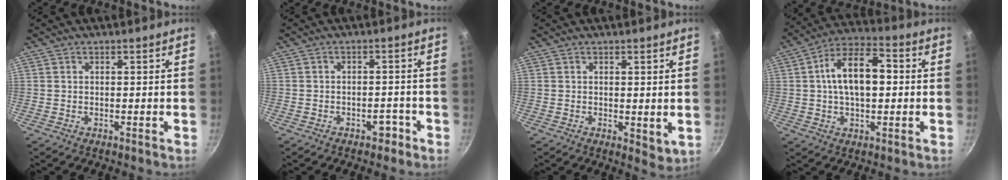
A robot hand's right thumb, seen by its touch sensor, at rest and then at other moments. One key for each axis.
{"total": 2.8, "fx": -1.8, "fy": 1.7, "fz": 1.2, "tx": -0.003, "ty": 0.019, "tz": -0.021}
{"total": 2.9, "fx": 0.2, "fy": 1.3, "fz": 2.6, "tx": -0.035, "ty": -0.012, "tz": 0.007}
{"total": 13.2, "fx": 1.3, "fy": 6.9, "fz": 11.2, "tx": -0.186, "ty": 0.026, "tz": 0.015}